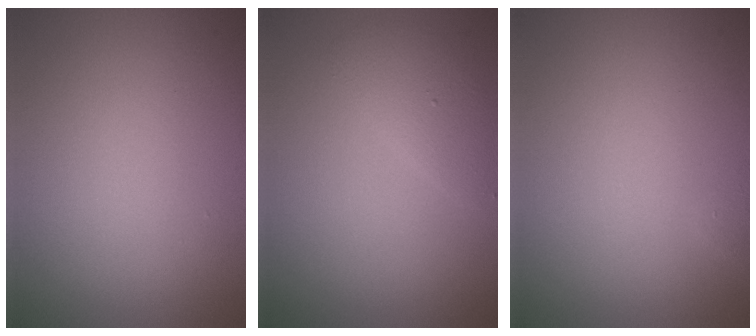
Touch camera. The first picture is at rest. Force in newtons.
{"total": 2.0, "press": 2.0, "slide": 0.2}
{"total": 0.6, "press": 0.6, "slide": 0.1}